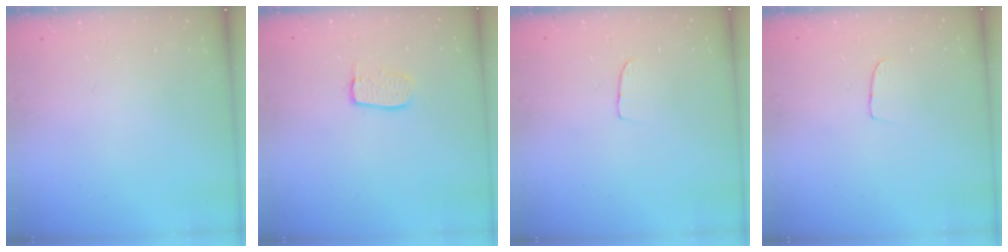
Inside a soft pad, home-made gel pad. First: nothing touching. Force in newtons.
{"total": 6.0, "press": 6.0, "slide": 0.3}
{"total": 2.5, "press": 2.5, "slide": 0.1}
{"total": 2.5, "press": 2.5, "slide": 0.1}